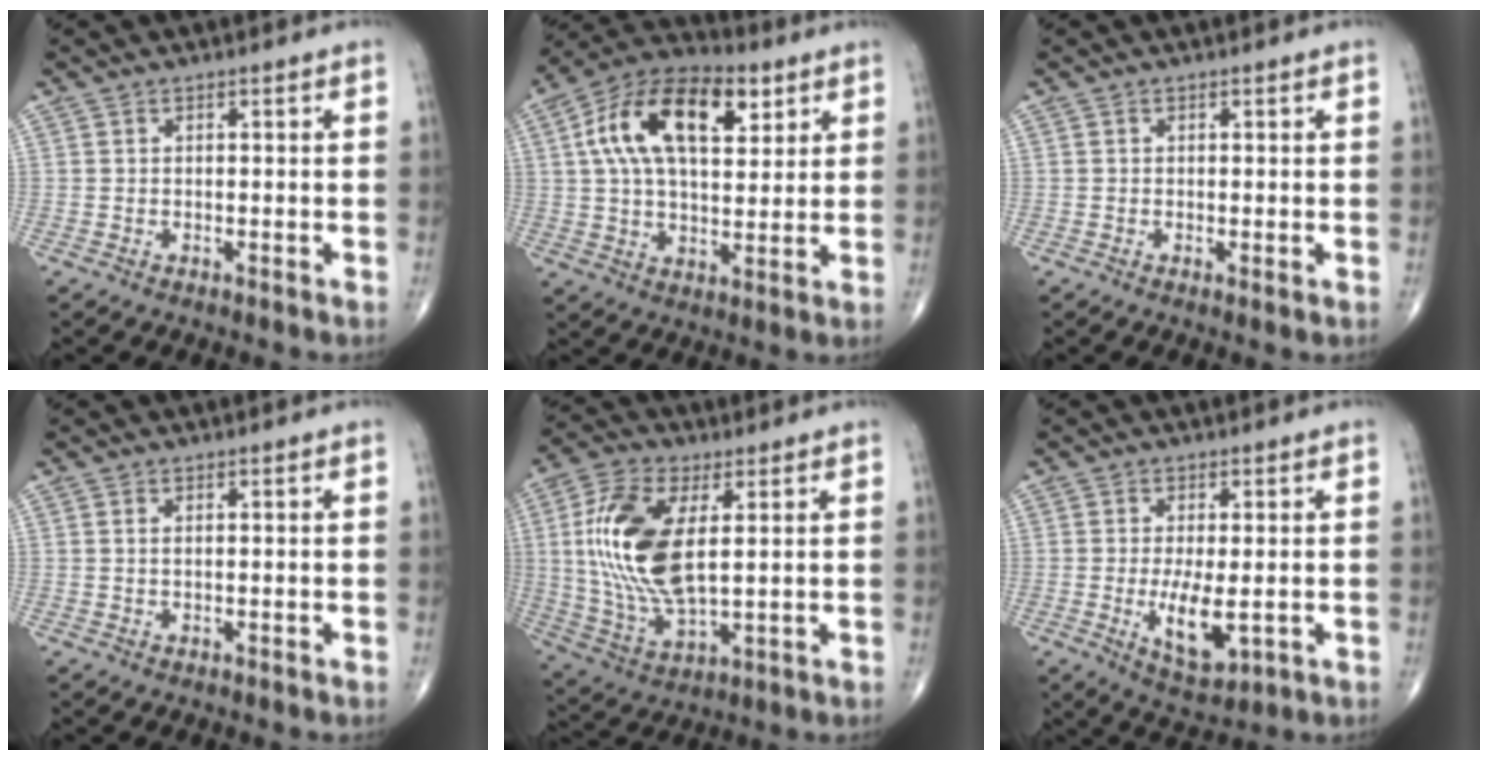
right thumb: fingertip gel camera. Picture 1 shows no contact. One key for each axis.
{"total": 18.8, "fx": 6.4, "fy": 10.0, "fz": 14.6, "tx": -0.234, "ty": 0.006, "tz": 0.102}
{"total": 0.6, "fx": 0.0, "fy": 0.1, "fz": 0.6, "tx": -0.013, "ty": -0.004, "tz": -0.003}
{"total": 0.6, "fx": 0.2, "fy": 0.2, "fz": 0.6, "tx": -0.016, "ty": 0.002, "tz": 0.006}
{"total": 17.5, "fx": 3.0, "fy": 8.2, "fz": 15.2, "tx": -0.313, "ty": -0.010, "tz": 0.063}
{"total": 7.7, "fx": -1.1, "fy": 3.0, "fz": 7.0, "tx": -0.120, "ty": -0.020, "tz": -0.010}